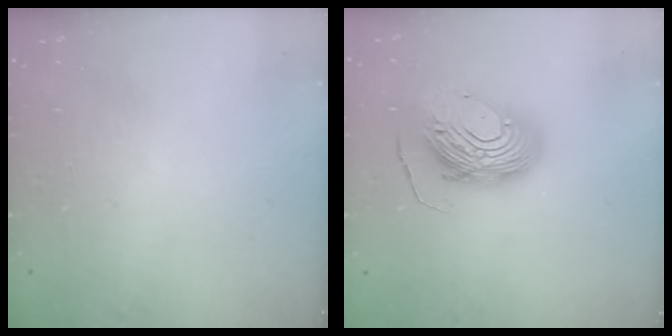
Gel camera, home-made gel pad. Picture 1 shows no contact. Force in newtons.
{"total": 12.8, "press": 12.7, "slide": 1.1}